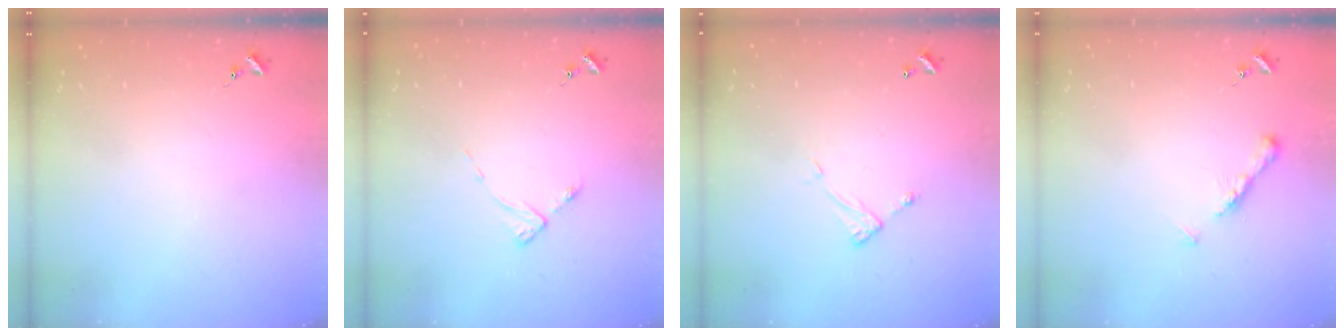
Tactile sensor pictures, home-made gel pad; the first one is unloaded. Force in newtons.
{"total": 2.7, "press": 2.7, "slide": 0.4}
{"total": 5.0, "press": 5.0, "slide": 0.4}
{"total": 6.8, "press": 6.7, "slide": 0.6}